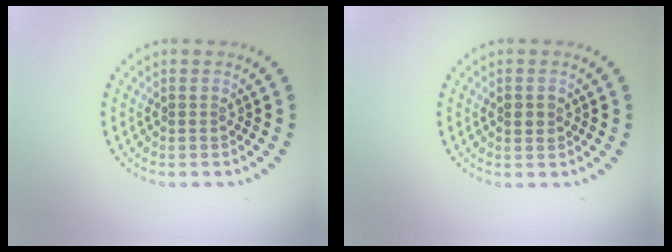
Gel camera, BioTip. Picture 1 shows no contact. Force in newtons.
{"total": 1.0, "press": 1.0, "slide": 0.1}